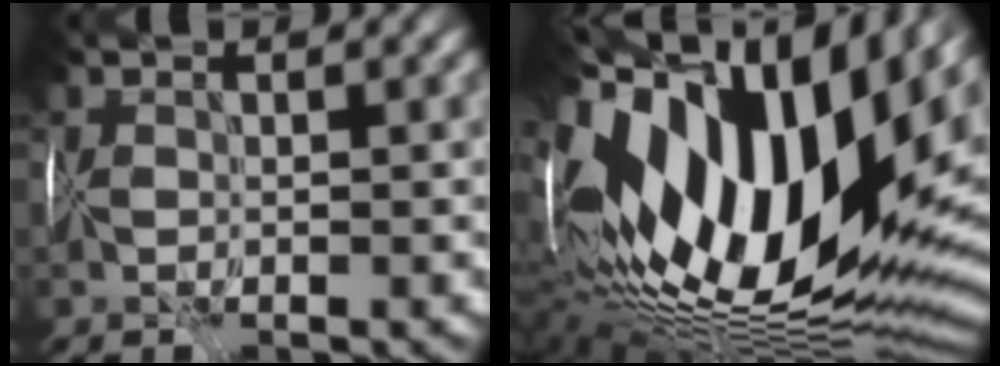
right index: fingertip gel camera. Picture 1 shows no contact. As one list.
[{"total": 19.0, "force": [3.8, 9.2, 16.2], "torque": [-0.311, 0.006, 0.065]}]